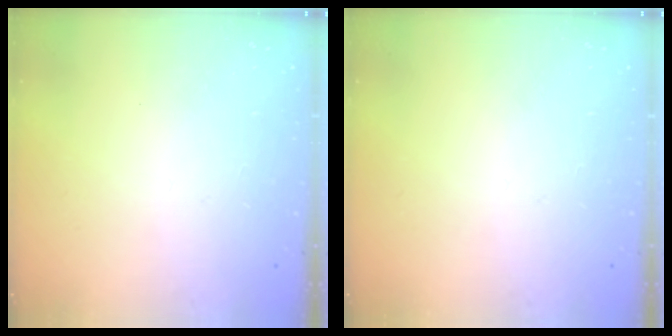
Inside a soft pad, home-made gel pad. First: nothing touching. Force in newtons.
{"total": 0.0}